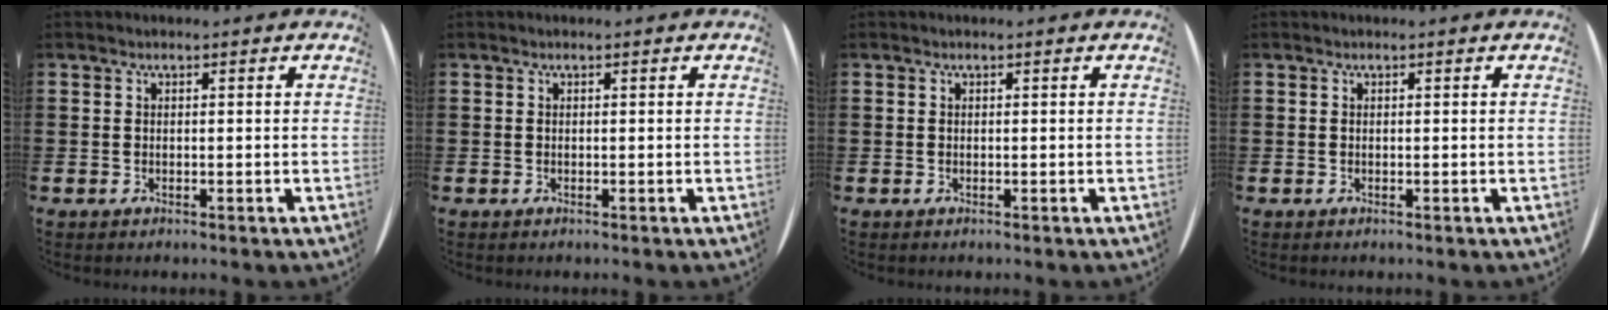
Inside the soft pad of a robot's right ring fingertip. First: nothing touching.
{"total": 0.0}
{"total": 0.0}
{"total": 0.0}